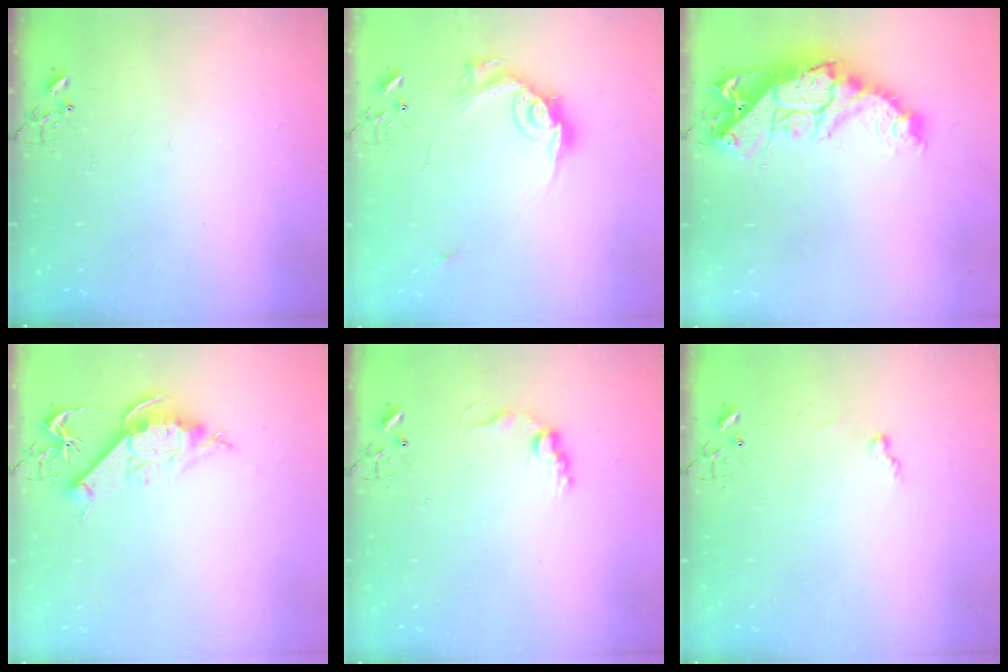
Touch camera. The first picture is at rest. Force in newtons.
{"total": 14.5, "press": 14.5, "slide": 1.2}
{"total": 18.5, "press": 18.4, "slide": 2.0}
{"total": 10.6, "press": 10.6, "slide": 0.4}
{"total": 8.6, "press": 8.6, "slide": 0.4}
{"total": 5.2, "press": 5.2, "slide": 0.4}